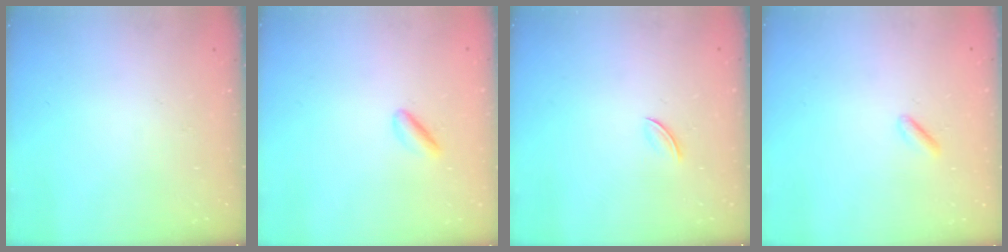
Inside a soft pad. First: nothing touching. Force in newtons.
{"total": 2.6, "press": 2.5, "slide": 0.8}
{"total": 2.8, "press": 2.7, "slide": 0.8}
{"total": 0.7, "press": 0.3, "slide": 0.6}